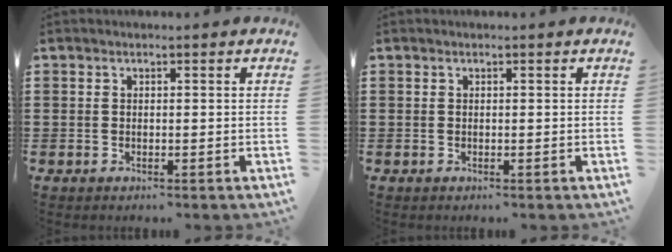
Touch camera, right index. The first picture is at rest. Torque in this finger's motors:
{"motor_torque": [-0.04, 0.53, 0.00, 0.00]}